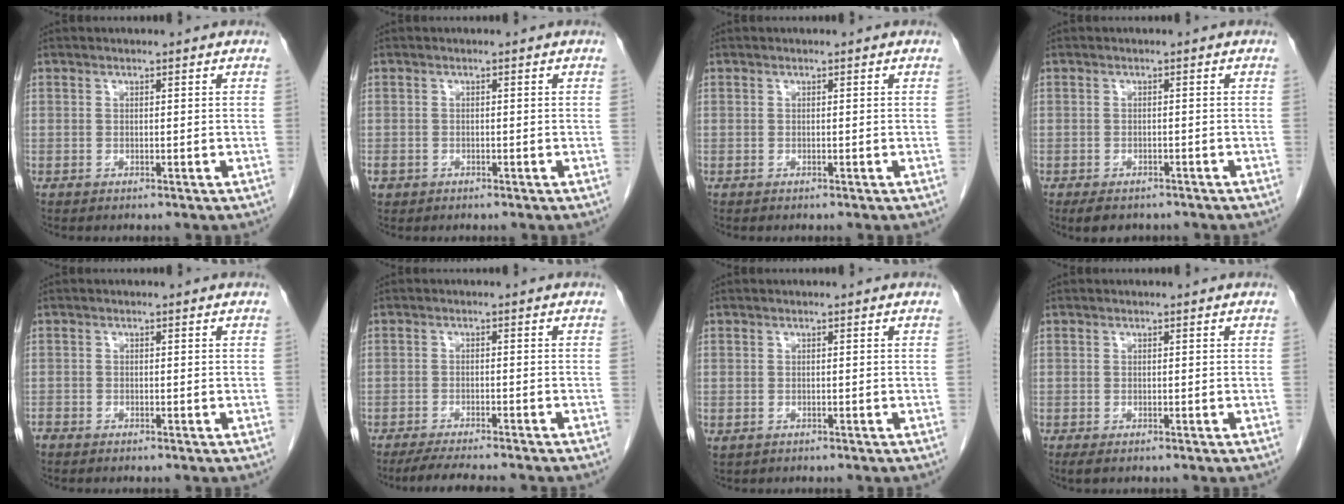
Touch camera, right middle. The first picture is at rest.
{"total": 1.8, "force": [-1.0, 1.4, 0.5], "torque": [-0.015, 0.001, -0.016]}
{"total": 0.0}
{"total": 4.9, "force": [-3.9, 2.2, 1.9], "torque": [-0.028, -0.004, -0.050]}
{"total": 1.3, "force": [-1.1, 0.6, 0.3], "torque": [-0.015, -0.002, -0.022]}
{"total": 8.0, "force": [-6.9, 0.6, 3.9], "torque": [-0.054, -0.015, -0.105]}
{"total": 0.9, "force": [-0.3, 0.7, 0.4], "torque": [-0.012, 0.001, 0.003]}
{"total": 1.0, "force": [-0.6, 0.4, 0.7], "torque": [-0.009, -0.001, -0.007]}